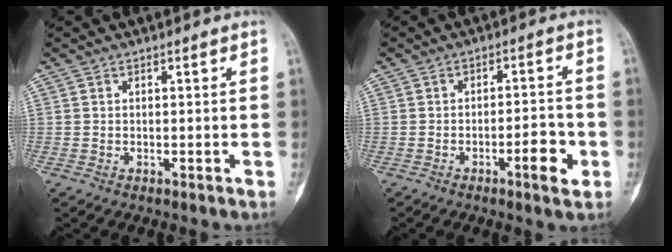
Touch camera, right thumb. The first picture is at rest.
{"total": 6.0, "force": [-2.5, 1.7, 5.2], "torque": [-0.071, 0.015, -0.036]}